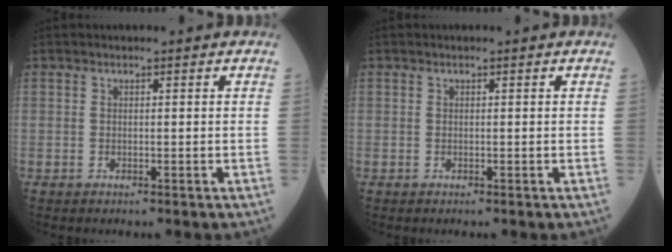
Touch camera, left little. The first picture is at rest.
{"total": 0.0}